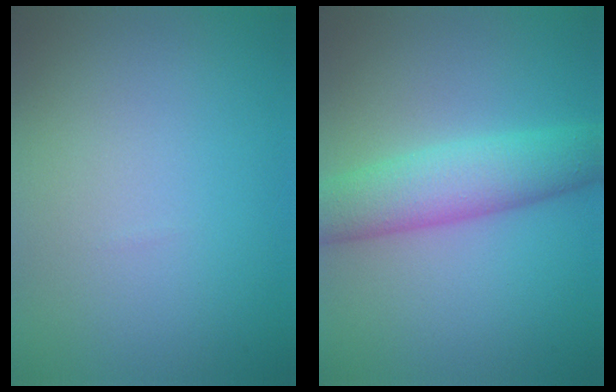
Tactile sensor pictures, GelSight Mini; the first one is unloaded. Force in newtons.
{"total": 4.8, "press": 4.8, "slide": 0.2}